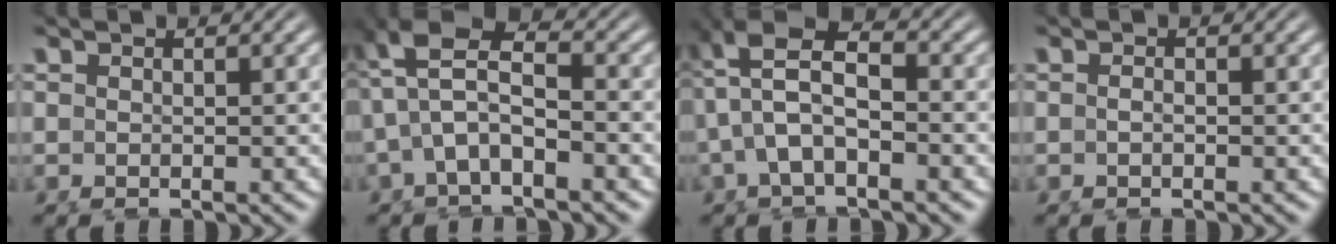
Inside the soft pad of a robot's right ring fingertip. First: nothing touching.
{"total": 7.0, "force": [1.4, 4.5, 5.1], "torque": [-0.103, -0.006, 0.020]}
{"total": 7.3, "force": [1.7, 4.7, 5.4], "torque": [-0.107, -0.003, 0.026]}
{"total": 0.8, "force": [-0.5, 0.2, 0.6], "torque": [-0.015, -0.001, -0.008]}